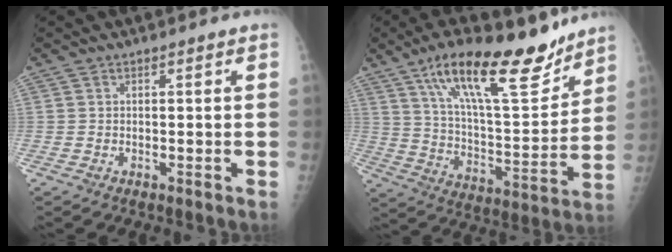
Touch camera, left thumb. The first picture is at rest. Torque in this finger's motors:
{"motor_torque": [0.41, 0.34, 1.43, -1.34, 0.17]}